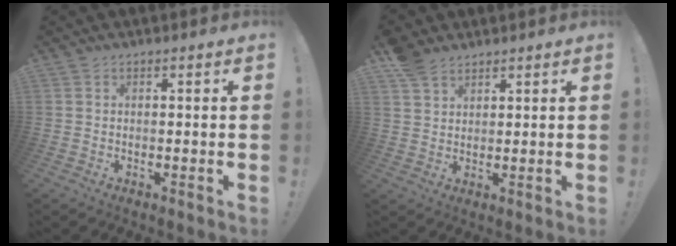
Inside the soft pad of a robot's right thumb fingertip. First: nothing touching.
{"total": 5.6, "force": [4.4, 3.1, 1.6], "torque": [-0.028, -0.016, 0.086]}